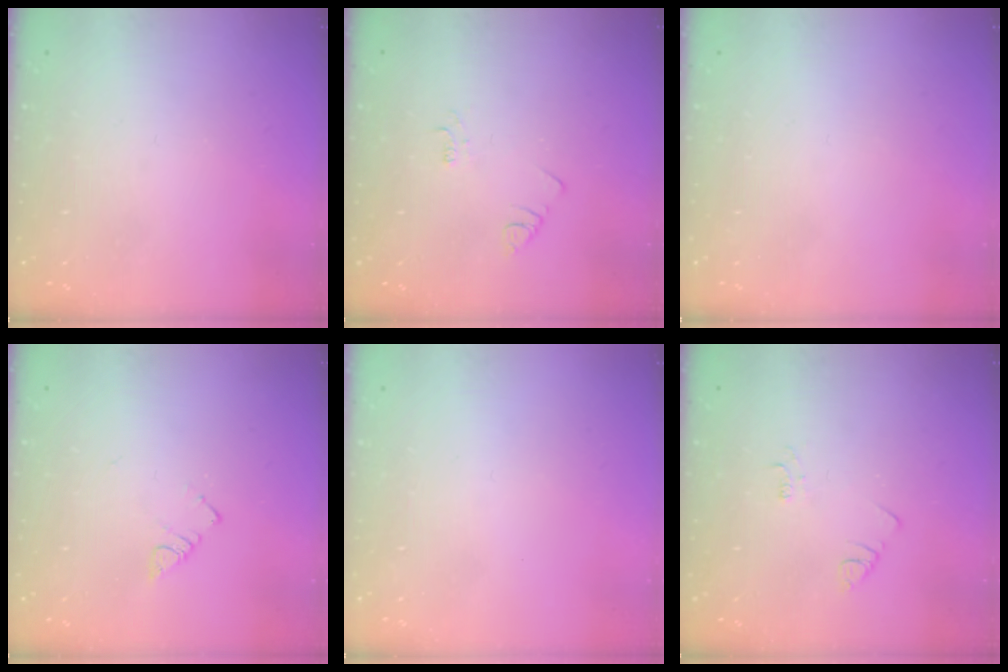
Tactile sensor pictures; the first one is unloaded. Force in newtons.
{"total": 2.1, "press": 2.1, "slide": 0.4}
{"total": 1.5, "press": 1.5, "slide": 0.1}
{"total": 2.7, "press": 2.7, "slide": 0.4}
{"total": 1.8, "press": 1.8, "slide": 0.2}
{"total": 2.1, "press": 2.1, "slide": 0.4}